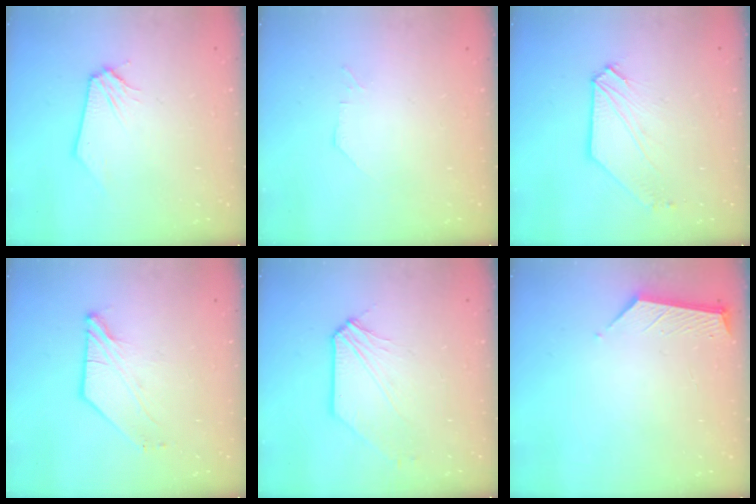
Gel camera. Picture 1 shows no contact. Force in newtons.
{"total": 0.0}
{"total": 5.4, "press": 5.3, "slide": 0.8}
{"total": 6.1, "press": 6.1, "slide": 0.7}
{"total": 4.1, "press": 4.0, "slide": 0.6}
{"total": 3.7, "press": 3.7, "slide": 0.5}